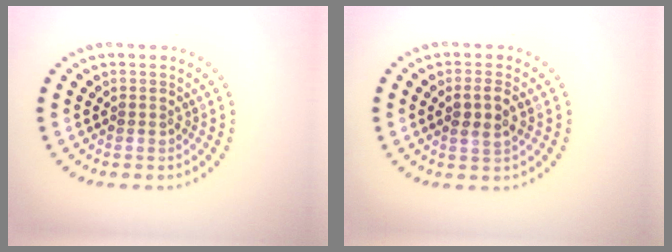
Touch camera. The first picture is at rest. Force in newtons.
{"total": 2.3, "press": 2.2, "slide": 0.7}